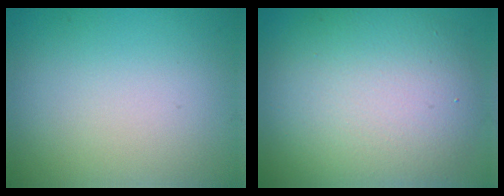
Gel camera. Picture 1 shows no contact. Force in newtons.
{"total": 9.1, "press": 9.1, "slide": 0.1}